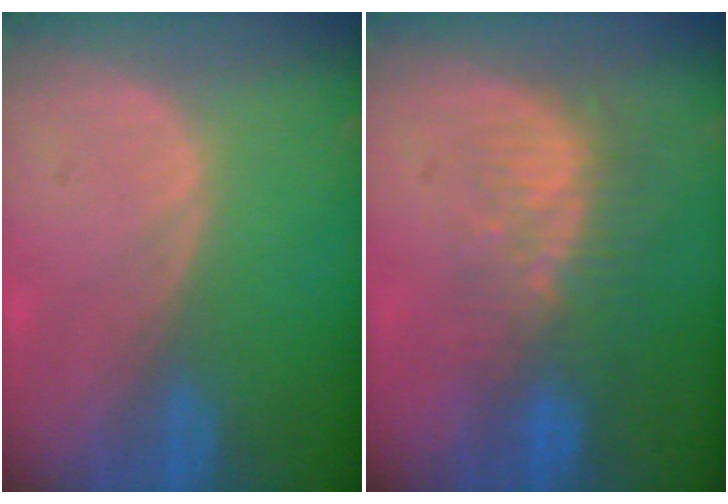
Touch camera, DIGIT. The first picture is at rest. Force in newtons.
{"total": 8.2, "press": 7.1, "slide": 4.0}